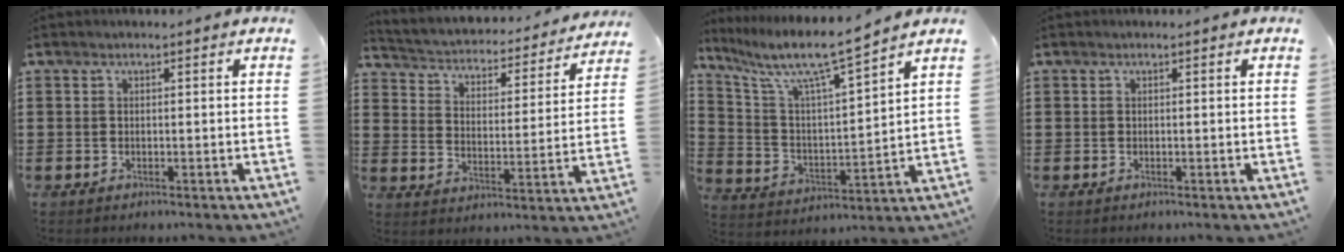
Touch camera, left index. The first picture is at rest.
{"total": 2.4, "force": [2.3, 0.5, 0.4], "torque": [-0.027, -0.028, 0.027]}
{"total": 8.4, "force": [6.9, 0.4, 4.8], "torque": [-0.124, -0.045, 0.110]}
{"total": 0.0}